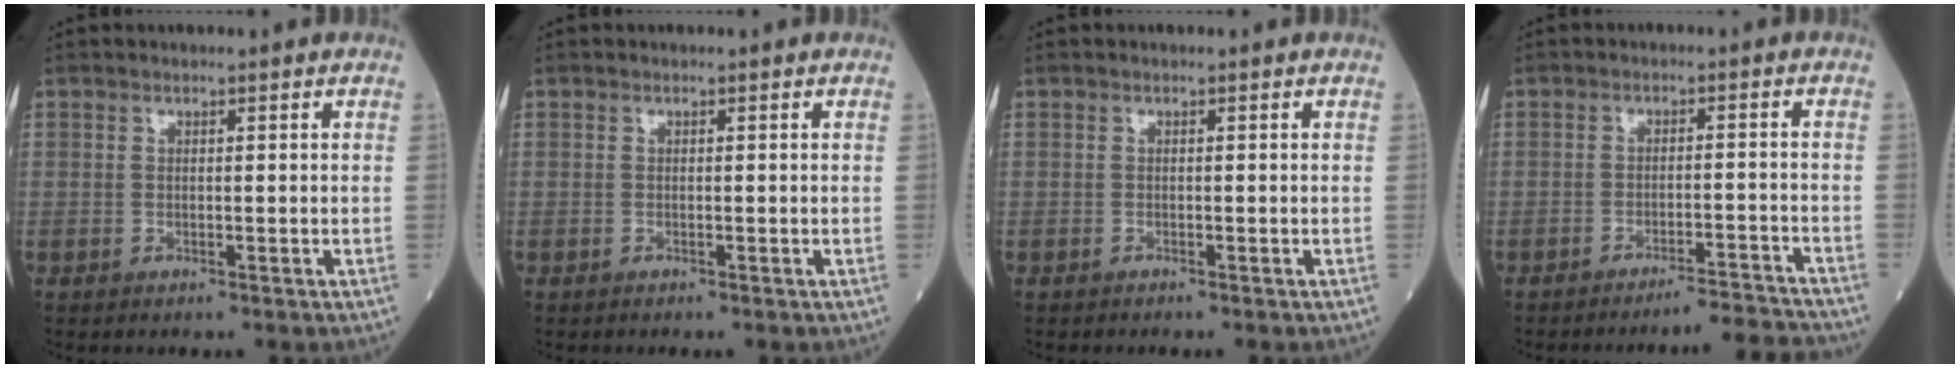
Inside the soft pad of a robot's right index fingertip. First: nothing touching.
{"total": 0.0}
{"total": 0.6, "force": [-0.6, 0.0, 0.2], "torque": [0.002, 0.000, -0.010]}
{"total": 6.8, "force": [-6.7, -1.3, 0.5], "torque": [0.008, 0.003, -0.098]}